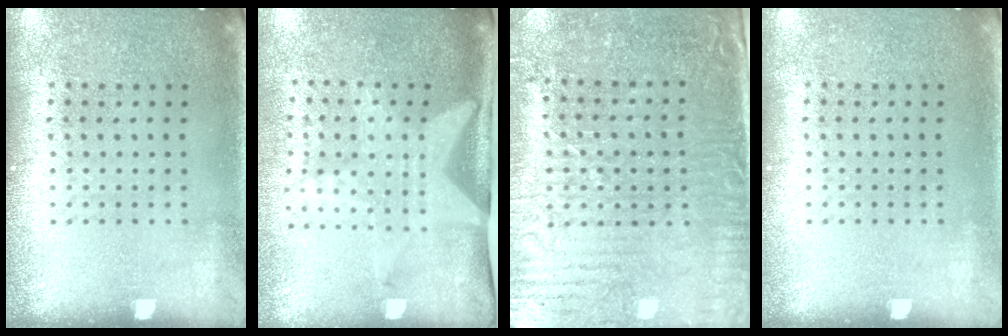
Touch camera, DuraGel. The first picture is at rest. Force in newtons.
{"total": 2.0, "press": 1.5, "slide": 1.3}
{"total": 3.5, "press": 3.1, "slide": 1.5}
{"total": 0.0}